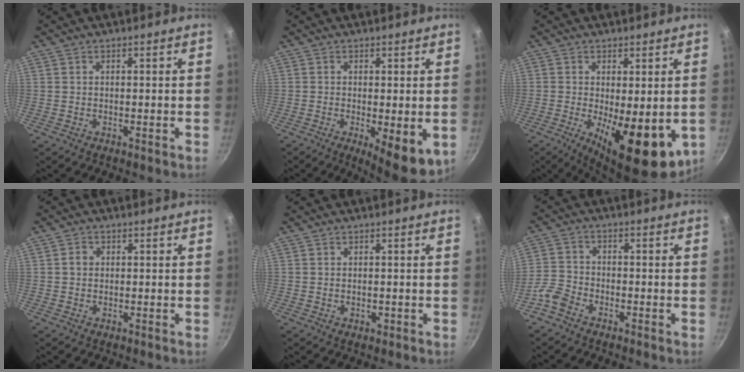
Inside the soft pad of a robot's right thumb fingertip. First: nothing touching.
{"total": 8.6, "force": [-1.8, 2.7, 8.0], "torque": [-0.100, -0.012, -0.016]}
{"total": 13.9, "force": [-2.7, 5.2, 12.6], "torque": [-0.165, -0.014, -0.028]}
{"total": 1.7, "force": [0.1, 1.5, 0.8], "torque": [-0.009, 0.008, -0.001]}
{"total": 1.1, "force": [-0.3, 0.8, 0.8], "torque": [-0.012, 0.001, -0.005]}
{"total": 4.6, "force": [-3.2, 2.7, 1.7], "torque": [-0.033, 0.033, -0.075]}